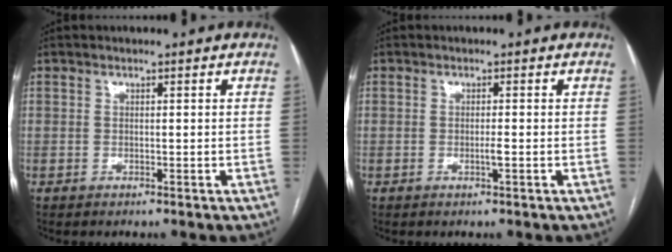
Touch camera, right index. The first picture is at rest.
{"total": 1.2, "force": [-0.3, 0.0, 1.2], "torque": [-0.026, -0.003, -0.005]}